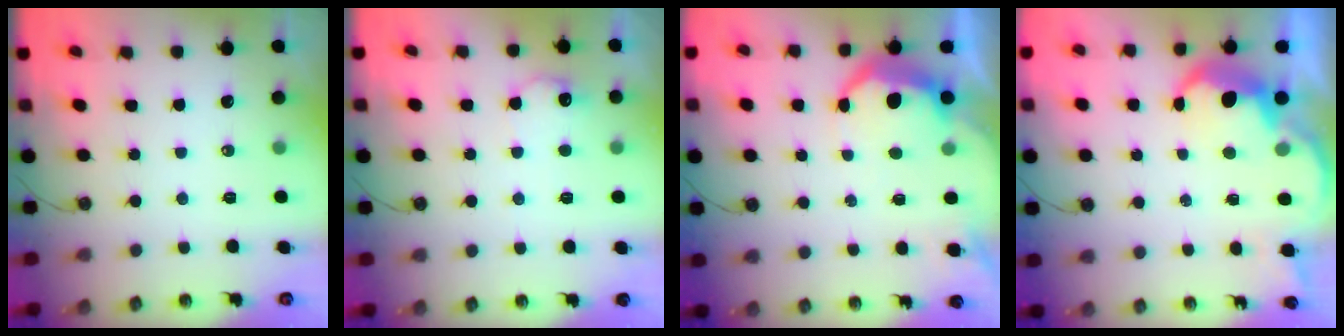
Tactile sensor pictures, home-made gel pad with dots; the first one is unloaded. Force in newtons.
{"total": 8.6, "press": 8.6, "slide": 0.4}
{"total": 8.9, "press": 8.8, "slide": 0.7}
{"total": 7.0, "press": 6.9, "slide": 0.8}